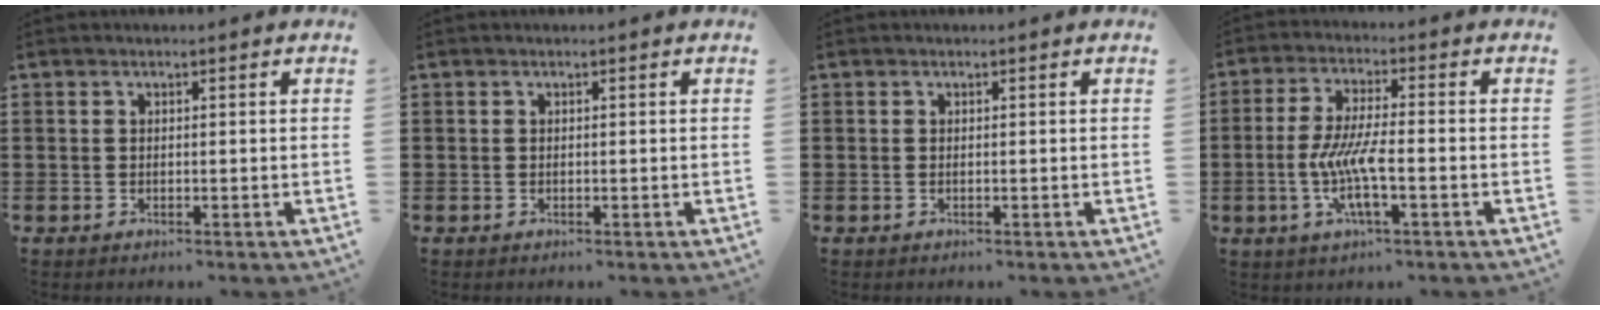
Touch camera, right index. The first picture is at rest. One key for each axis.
{"total": 0.0}
{"total": 0.0}
{"total": 7.5, "fx": -2.1, "fy": 1.6, "fz": 7.0, "tx": -0.154, "ty": -0.011, "tz": -0.047}